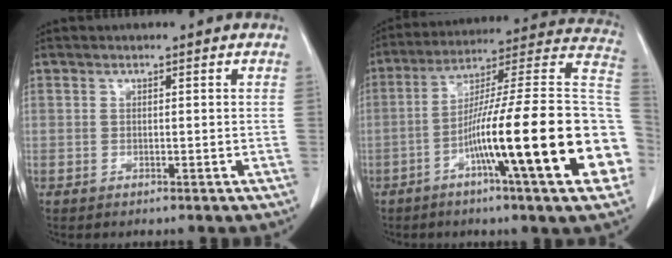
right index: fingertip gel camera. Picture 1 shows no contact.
{"total": 26.6, "force": [-7.3, 1.1, 25.5], "torque": [-0.291, 0.004, -0.125]}